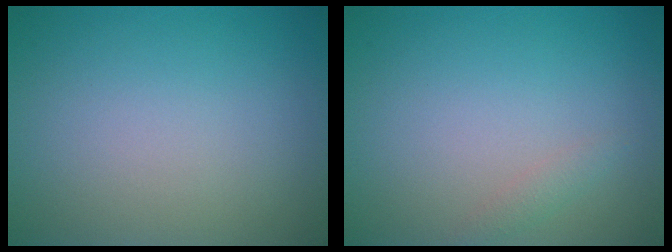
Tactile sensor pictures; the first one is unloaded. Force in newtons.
{"total": 0.9, "press": 0.9, "slide": 0.0}